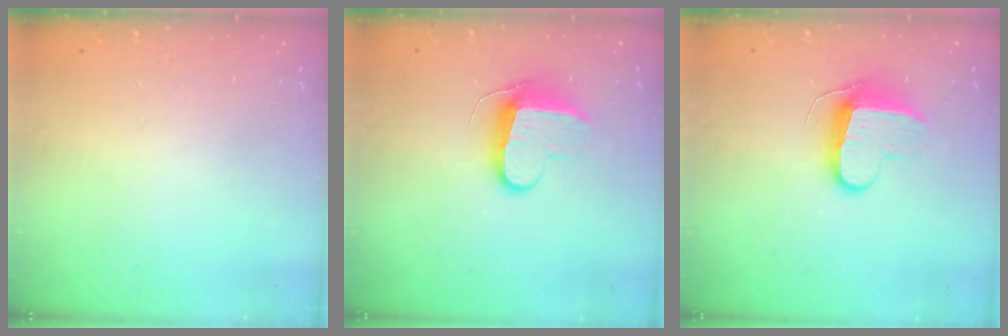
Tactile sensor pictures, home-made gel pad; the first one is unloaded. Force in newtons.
{"total": 9.9, "press": 9.9, "slide": 0.1}
{"total": 9.9, "press": 9.9, "slide": 0.1}